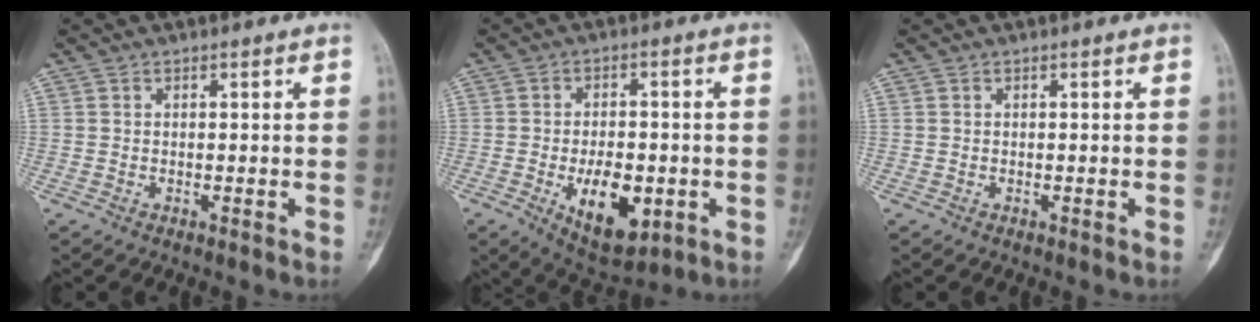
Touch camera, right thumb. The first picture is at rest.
{"total": 11.8, "force": [-3.3, 6.2, 9.5], "torque": [-0.124, 0.003, -0.036]}
{"total": 0.0}